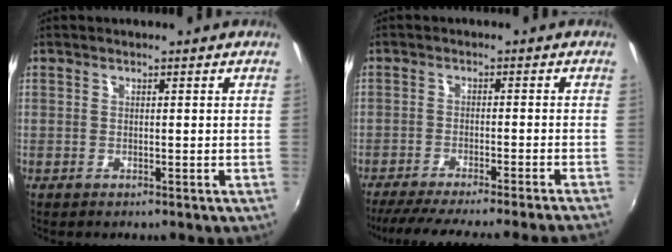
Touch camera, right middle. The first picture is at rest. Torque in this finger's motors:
{"motor_torque": [0.89, -0.94, 0.12, 0.07]}